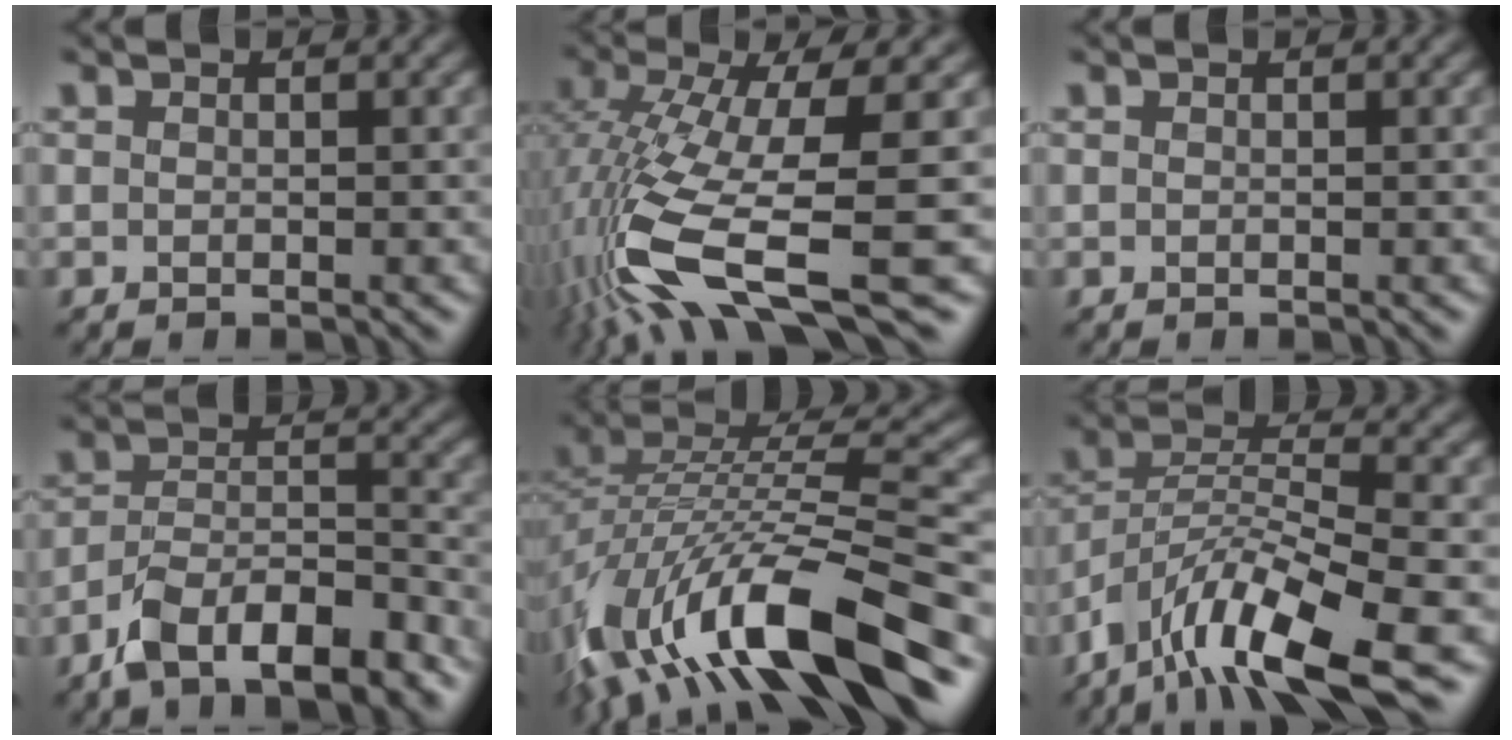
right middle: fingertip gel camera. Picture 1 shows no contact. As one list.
[{"total": 12.5, "force": [-3.8, 3.6, 11.4], "torque": [-0.246, -0.010, -0.057]}, {"total": 0.0}, {"total": 8.8, "force": [-6.5, 3.2, 5.1], "torque": [-0.082, 0.004, -0.118]}, {"total": 15.1, "force": [-7.9, 5.4, 11.6], "torque": [-0.230, 0.017, -0.136]}, {"total": 10.2, "force": [-6.5, 2.7, 7.3], "torque": [-0.129, 0.006, -0.125]}]